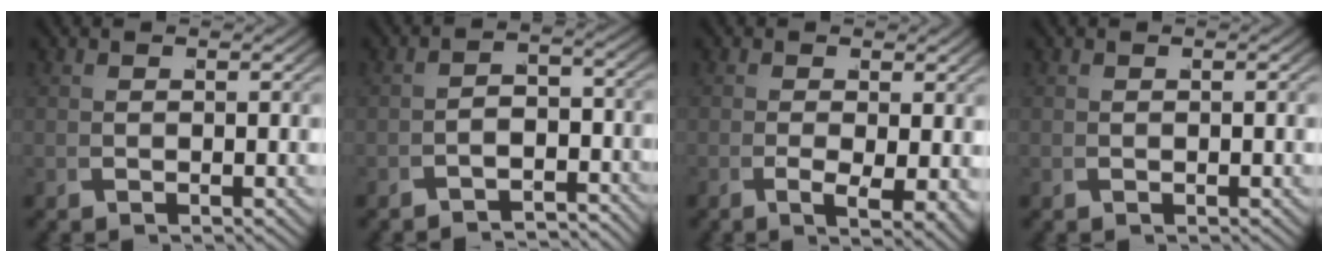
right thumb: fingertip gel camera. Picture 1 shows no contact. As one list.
[{"total": 4.6, "force": [-3.9, 1.7, 1.7], "torque": [-0.018, -0.016, -0.056]}, {"total": 4.5, "force": [-0.9, 2.1, 3.9], "torque": [-0.070, -0.021, -0.004]}, {"total": 0.0}]